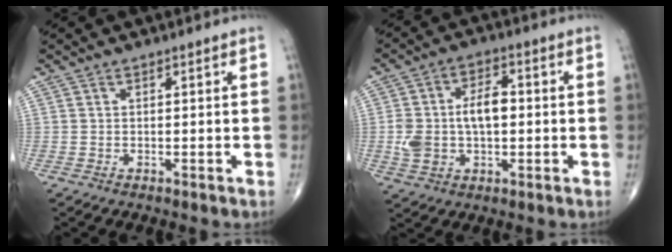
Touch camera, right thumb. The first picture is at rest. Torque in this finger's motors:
{"motor_torque": [0.05, 0.06, 0.34, 0.16, 0.23]}